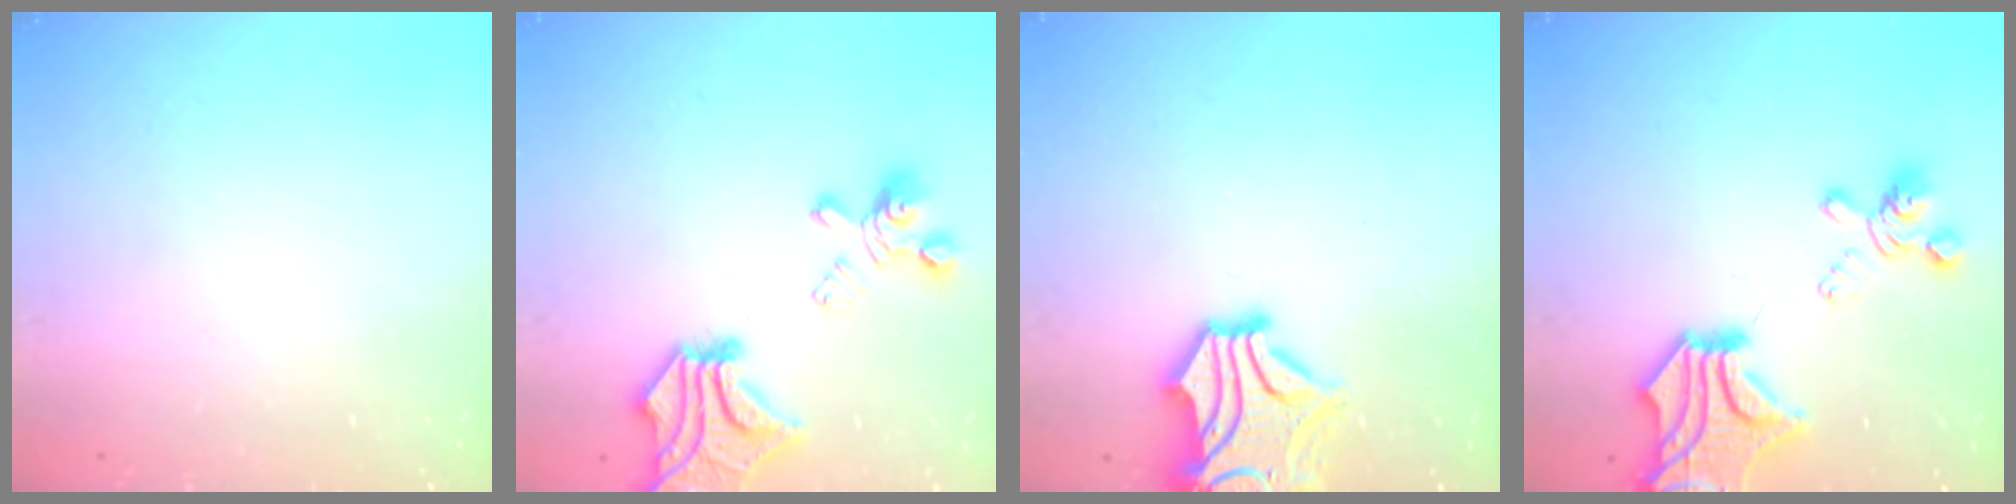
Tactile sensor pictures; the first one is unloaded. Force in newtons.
{"total": 12.5, "press": 12.1, "slide": 3.1}
{"total": 3.4, "press": 3.0, "slide": 1.6}
{"total": 9.2, "press": 8.7, "slide": 2.9}